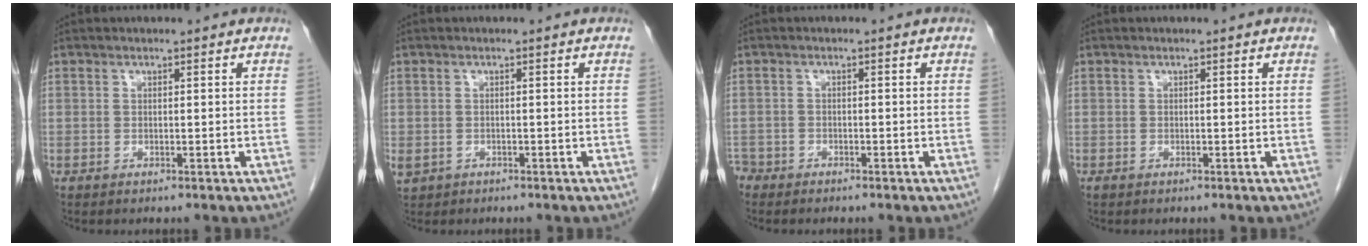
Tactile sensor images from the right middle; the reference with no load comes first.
{"total": 2.5, "force": [-1.2, 2.1, 0.8], "torque": [-0.013, 0.000, -0.013]}
{"total": 2.7, "force": [-2.3, 1.3, 0.2], "torque": [-0.002, 0.002, -0.043]}
{"total": 0.0}